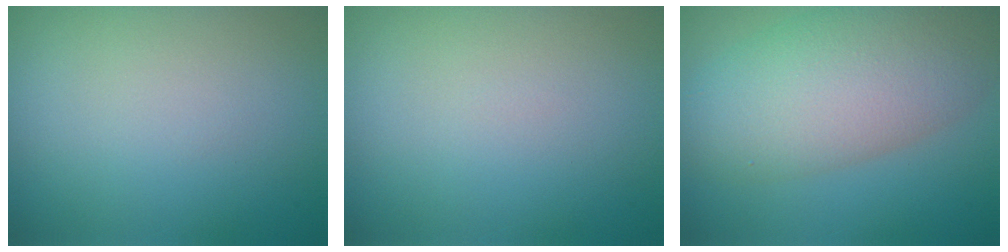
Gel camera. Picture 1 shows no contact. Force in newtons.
{"total": 0.0}
{"total": 8.7, "press": 8.7, "slide": 0.1}